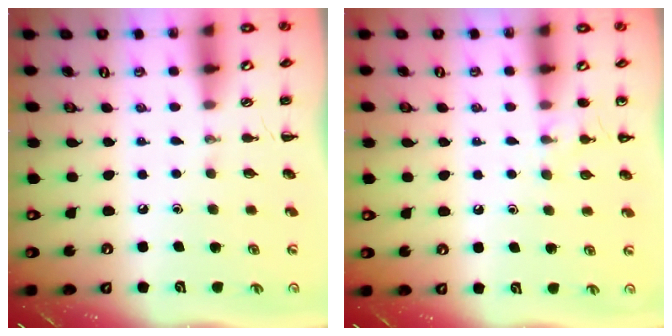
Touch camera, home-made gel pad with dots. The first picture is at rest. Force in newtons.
{"total": 6.0, "press": 5.7, "slide": 1.8}